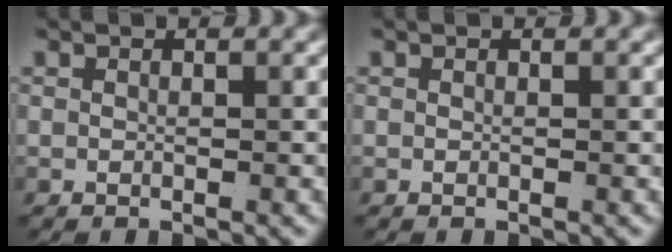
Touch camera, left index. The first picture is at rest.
{"total": 0.0}